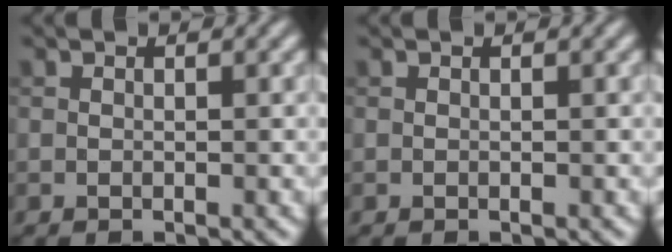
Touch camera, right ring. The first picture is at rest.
{"total": 0.0}